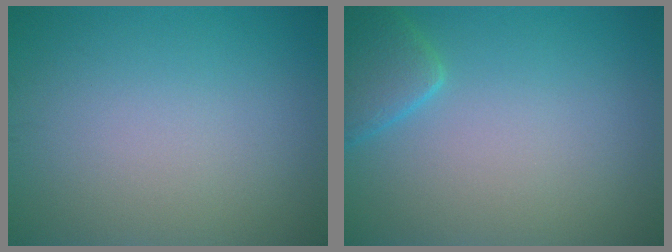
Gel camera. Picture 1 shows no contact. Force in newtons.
{"total": 2.4, "press": 2.4, "slide": 0.3}